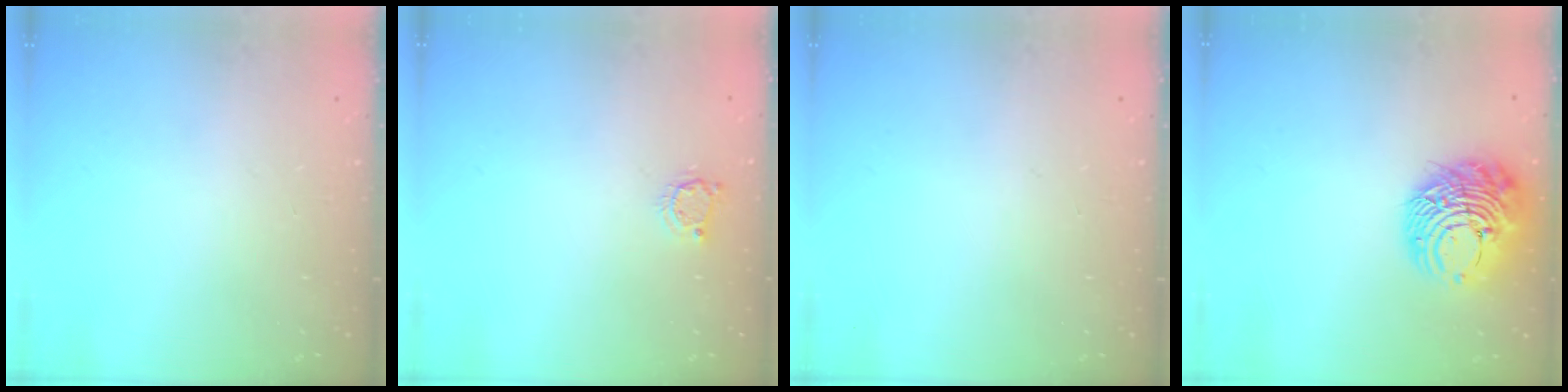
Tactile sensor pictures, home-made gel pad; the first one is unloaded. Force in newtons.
{"total": 3.7, "press": 3.6, "slide": 0.4}
{"total": 0.0}
{"total": 12.4, "press": 12.3, "slide": 1.6}